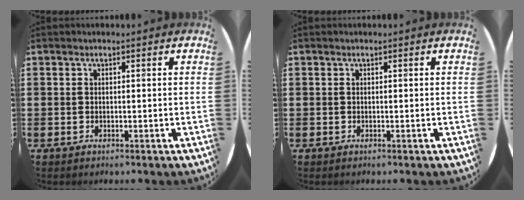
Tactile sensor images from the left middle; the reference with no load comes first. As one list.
[{"total": 0.0}]